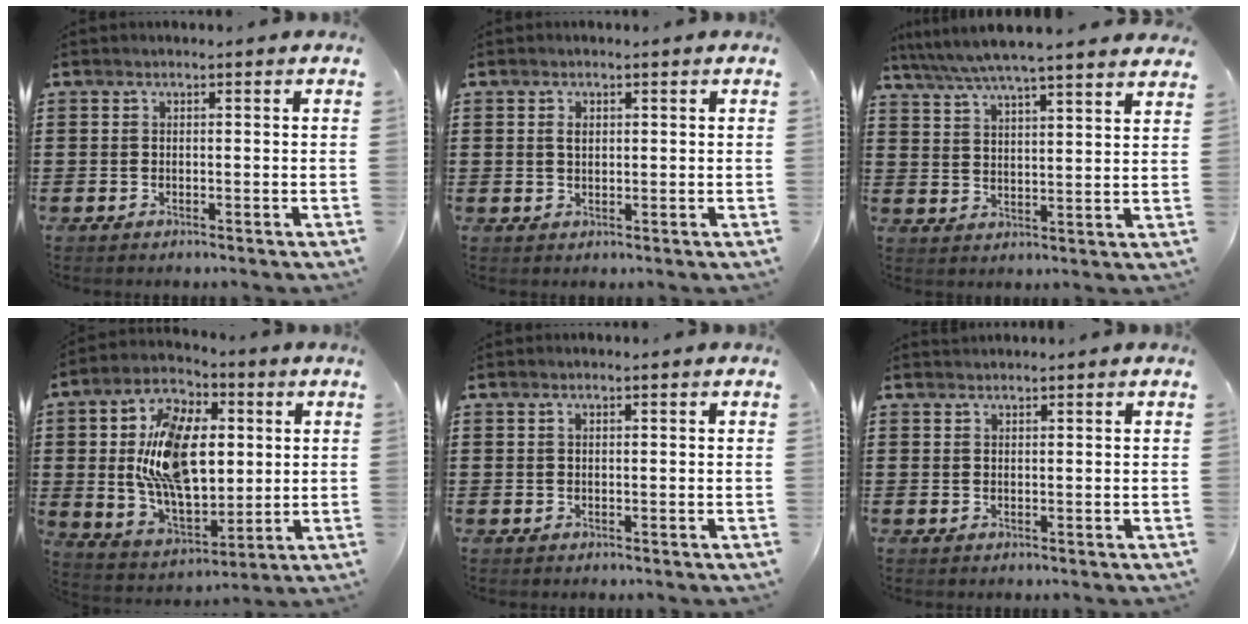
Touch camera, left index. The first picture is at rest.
{"total": 1.4, "force": [0.5, 0.8, 1.0], "torque": [-0.024, 0.005, 0.009]}
{"total": 5.8, "force": [5.4, -0.2, 2.3], "torque": [-0.064, -0.027, 0.092]}
{"total": 14.3, "force": [2.3, 8.4, 11.3], "torque": [-0.234, 0.013, 0.044]}
{"total": 0.5, "force": [0.3, 0.1, 0.4], "torque": [-0.009, -0.001, 0.006]}
{"total": 0.8, "force": [0.8, 0.0, 0.1], "torque": [-0.003, -0.001, 0.016]}